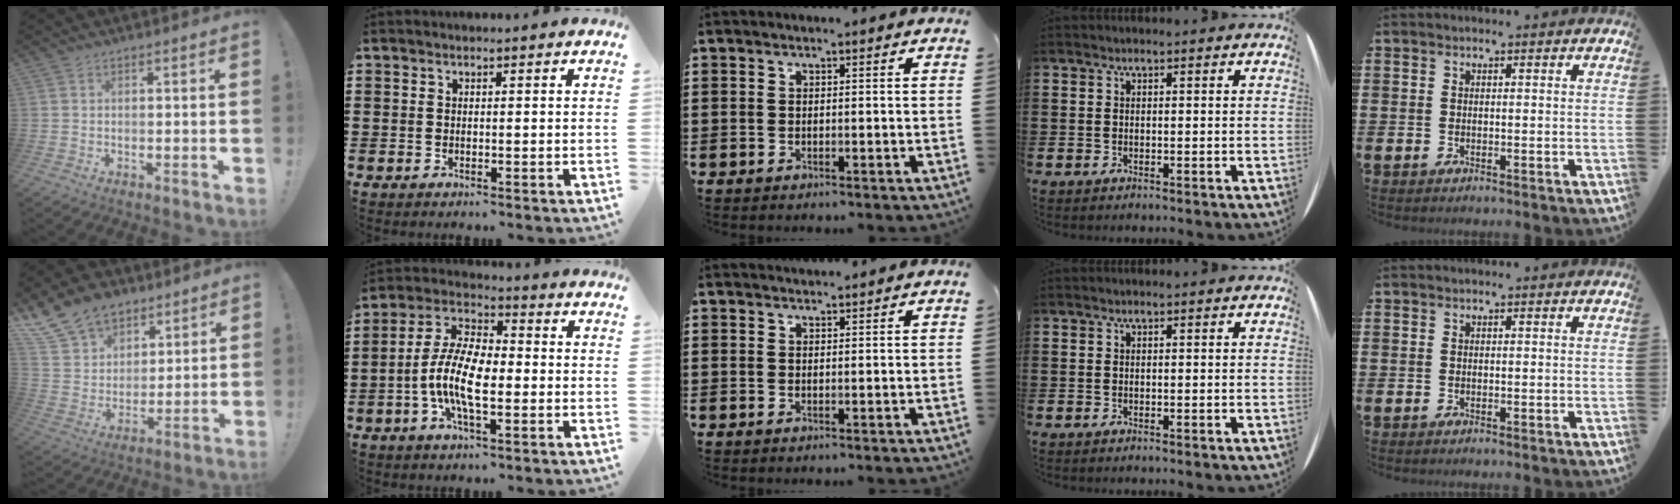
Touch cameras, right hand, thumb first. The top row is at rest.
{"thumb": {"total": 14.5, "force": [10.3, 9.1, 4.5], "torque": [-0.084, -0.070, 0.201]}, "index": {"total": 10.4, "force": [-2.6, 4.0, 9.2], "torque": [-0.218, -0.013, -0.058]}, "middle": {"total": 1.2, "force": [1.2, 0.0, -0.2], "torque": [0.000, -0.002, 0.024]}}